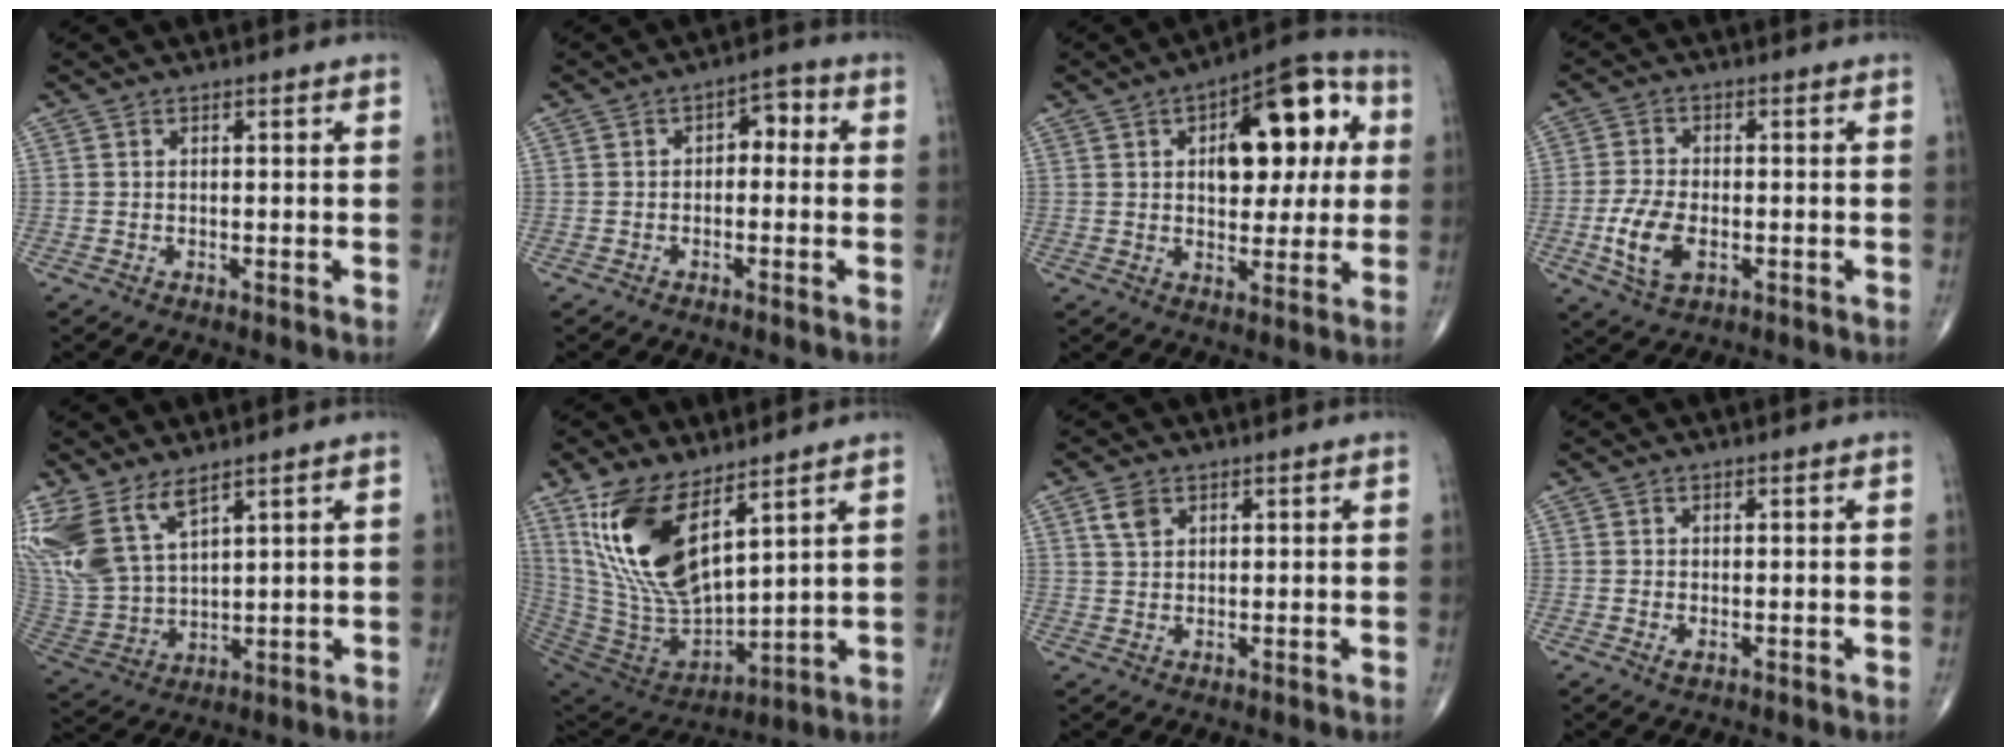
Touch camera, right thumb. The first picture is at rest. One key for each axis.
{"total": 4.1, "fx": 0.0, "fy": 2.6, "fz": 3.1, "tx": -0.024, "ty": 0.019, "tz": -0.012}
{"total": 17.3, "fx": 4.2, "fy": 8.9, "fz": 14.3, "tx": -0.151, "ty": 0.018, "tz": 0.057}
{"total": 7.8, "fx": -2.1, "fy": 4.2, "fz": 6.1, "tx": -0.126, "ty": 0.000, "tz": -0.038}
{"total": 15.2, "fx": 9.3, "fy": 7.2, "fz": 9.6, "tx": -0.216, "ty": -0.034, "tz": 0.203}
{"total": 19.3, "fx": 9.6, "fy": 8.1, "fz": 14.7, "tx": -0.280, "ty": -0.056, "tz": 0.207}
{"total": 3.2, "fx": 1.6, "fy": 2.1, "fz": 1.8, "tx": -0.028, "ty": -0.002, "tz": 0.035}
{"total": 0.9, "fx": -0.2, "fy": 0.4, "fz": 0.8, "tx": -0.012, "ty": -0.002, "tz": -0.003}